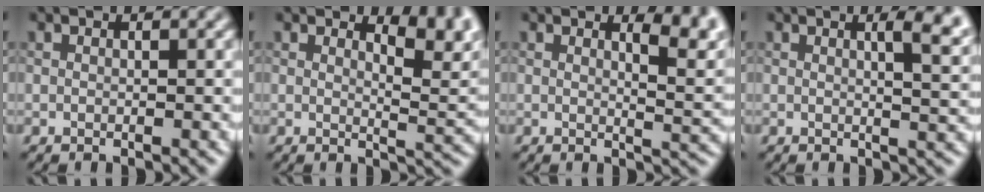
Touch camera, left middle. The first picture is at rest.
{"total": 4.4, "force": [2.7, 1.6, 3.1], "torque": [-0.037, -0.006, 0.035]}
{"total": 4.2, "force": [2.3, 1.5, 3.2], "torque": [-0.029, -0.002, 0.030]}
{"total": 4.5, "force": [1.8, 1.4, 3.9], "torque": [-0.040, 0.005, 0.021]}